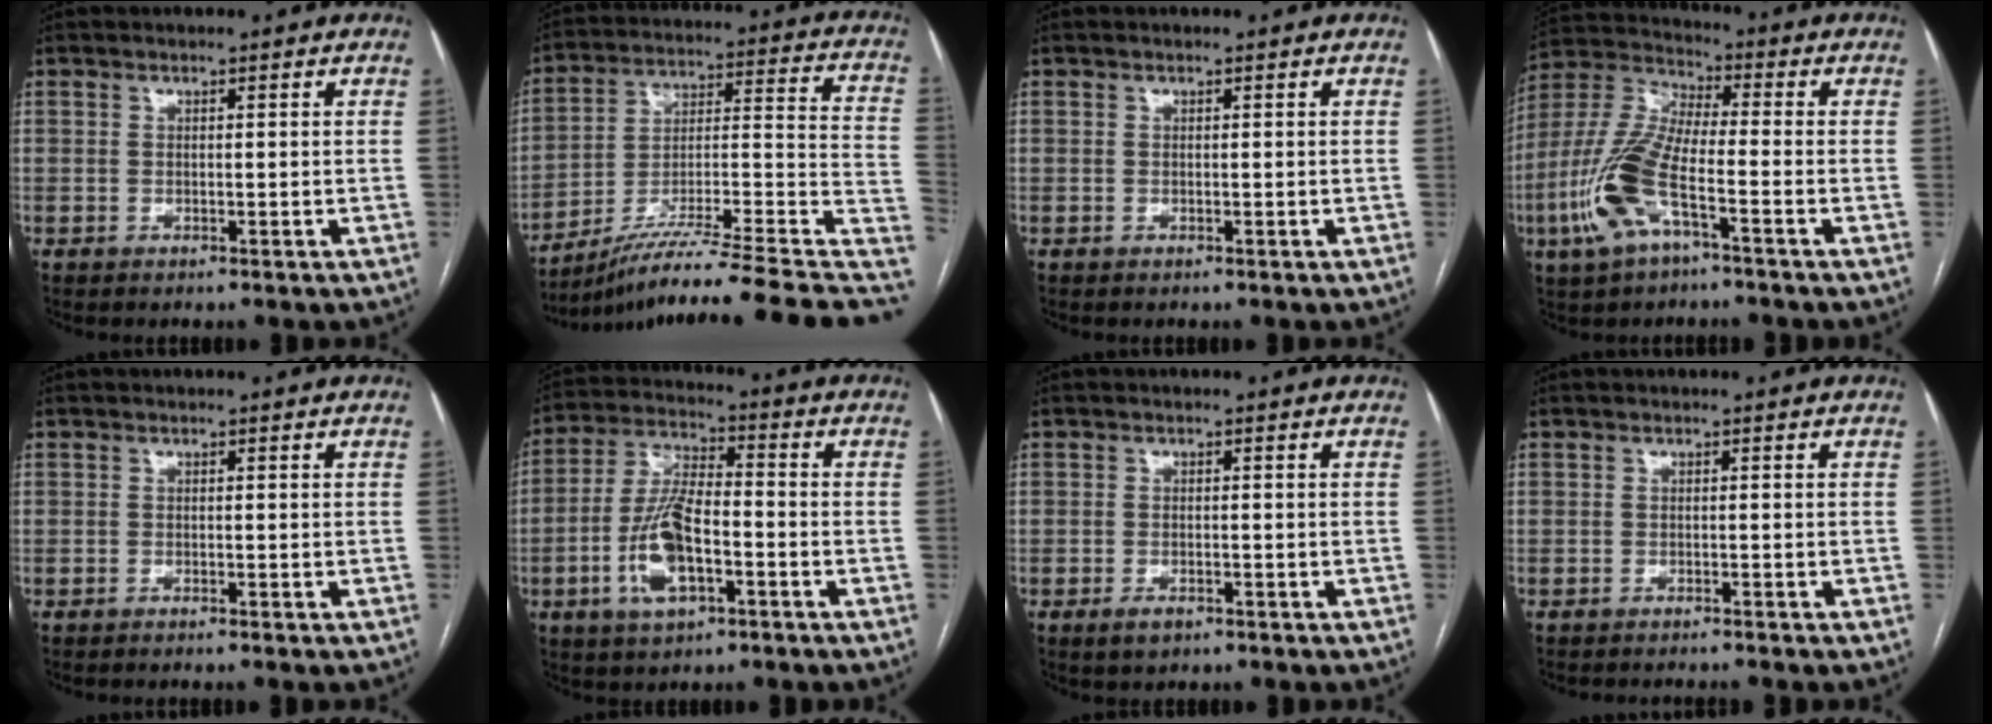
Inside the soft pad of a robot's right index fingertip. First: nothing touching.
{"total": 25.8, "force": [-20.2, -0.1, 16.1], "torque": [-0.164, 0.022, -0.310]}
{"total": 0.0}
{"total": 13.1, "force": [-5.2, 3.6, 11.5], "torque": [-0.263, -0.001, -0.103]}
{"total": 0.8, "force": [-0.7, -0.1, 0.2], "torque": [-0.006, 0.000, -0.011]}
{"total": 11.1, "force": [-3.7, 4.0, 9.7], "torque": [-0.208, 0.007, -0.068]}
{"total": 2.2, "force": [-1.5, 1.0, 1.3], "torque": [-0.028, -0.001, -0.019]}
{"total": 2.8, "force": [-2.7, -0.4, 0.7], "torque": [-0.002, -0.002, -0.036]}